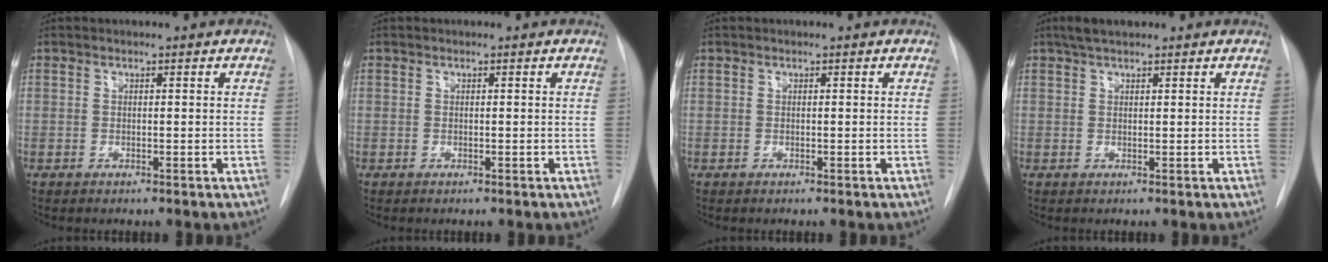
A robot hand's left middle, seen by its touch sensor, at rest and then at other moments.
{"total": 0.0}
{"total": 0.0}
{"total": 3.1, "force": [2.3, 1.0, 1.8], "torque": [-0.035, 0.017, 0.041]}